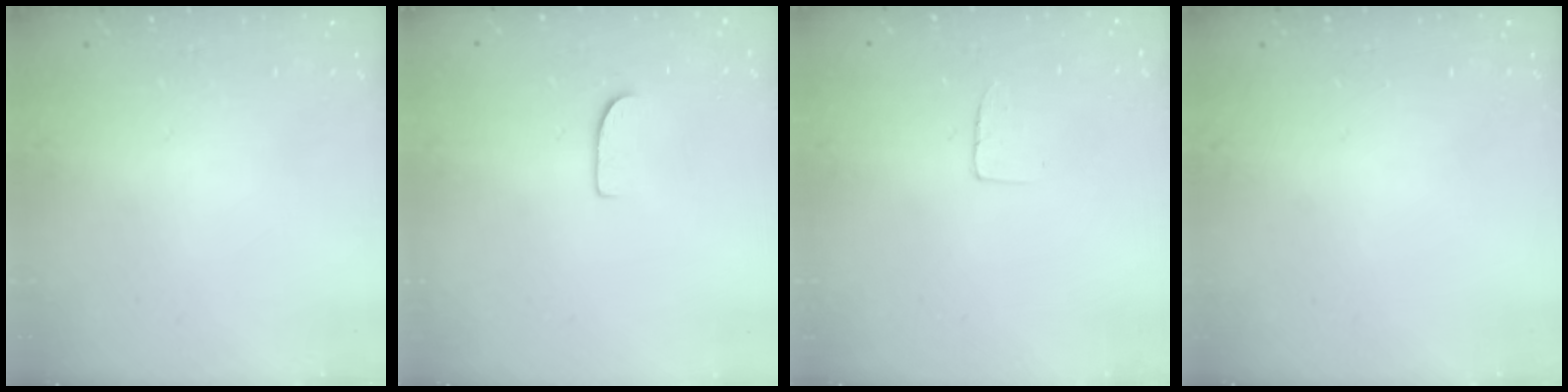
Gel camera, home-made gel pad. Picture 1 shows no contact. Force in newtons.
{"total": 6.1, "press": 6.1, "slide": 0.5}
{"total": 3.8, "press": 3.8, "slide": 0.2}
{"total": 0.0}